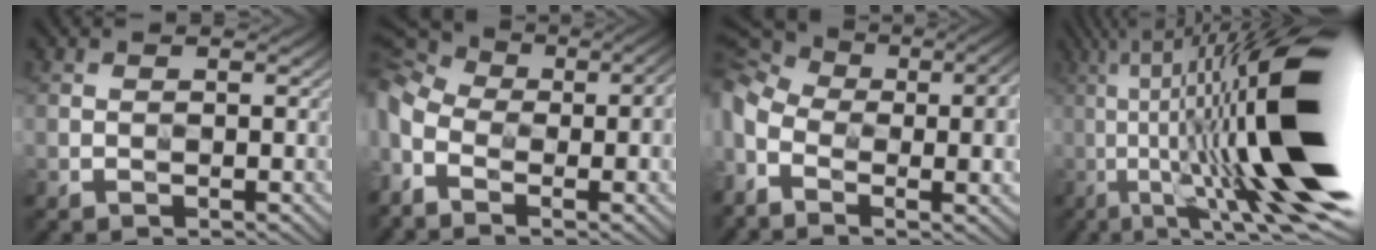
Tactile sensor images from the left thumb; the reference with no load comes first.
{"total": 14.3, "force": [-3.5, 8.7, 10.8], "torque": [-0.249, -0.013, -0.040]}
{"total": 15.7, "force": [-2.9, 9.5, 12.2], "torque": [-0.275, -0.025, -0.019]}
{"total": 20.7, "force": [0.2, 4.4, 20.3], "torque": [-0.326, 0.036, 0.011]}